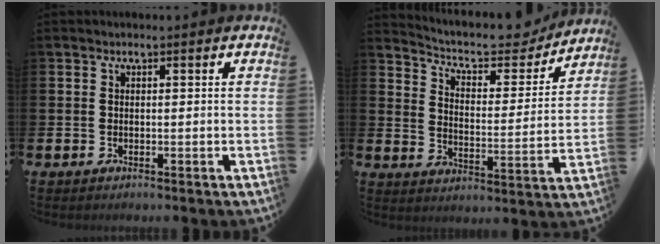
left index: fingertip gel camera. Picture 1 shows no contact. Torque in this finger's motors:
{"motor_torque": [0.98, -1.16, 0.32, 0.06]}